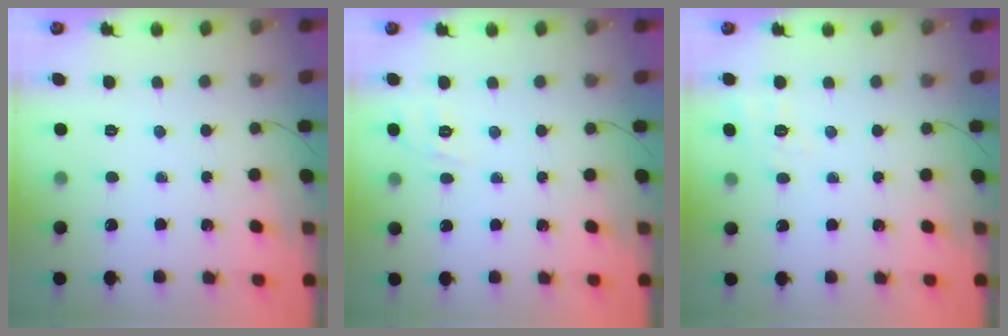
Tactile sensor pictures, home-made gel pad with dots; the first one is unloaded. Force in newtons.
{"total": 6.2, "press": 6.0, "slide": 1.6}
{"total": 8.9, "press": 8.7, "slide": 2.0}